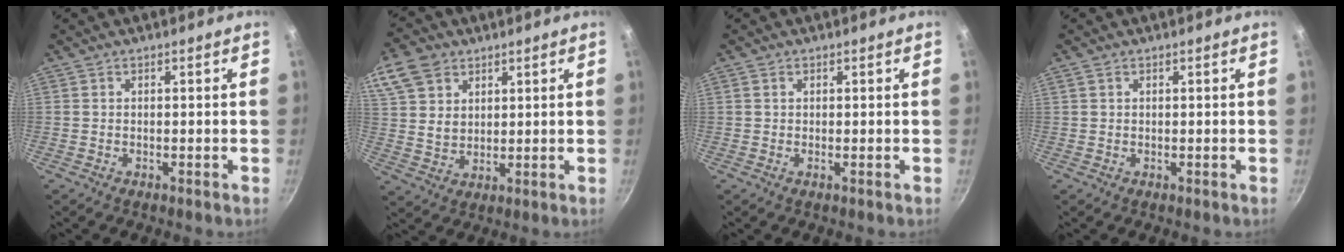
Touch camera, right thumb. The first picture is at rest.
{"total": 12.8, "force": [6.5, 9.3, 5.8], "torque": [-0.110, -0.004, 0.127]}
{"total": 0.9, "force": [0.3, 0.5, 0.6], "torque": [-0.011, 0.001, 0.002]}
{"total": 0.9, "force": [0.4, 0.6, 0.4], "torque": [-0.007, 0.001, 0.007]}